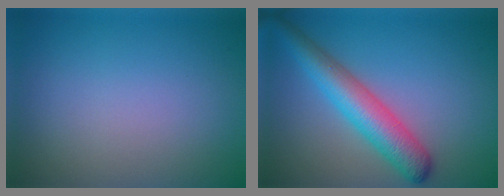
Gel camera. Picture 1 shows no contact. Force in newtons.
{"total": 5.6, "press": 5.6, "slide": 0.1}